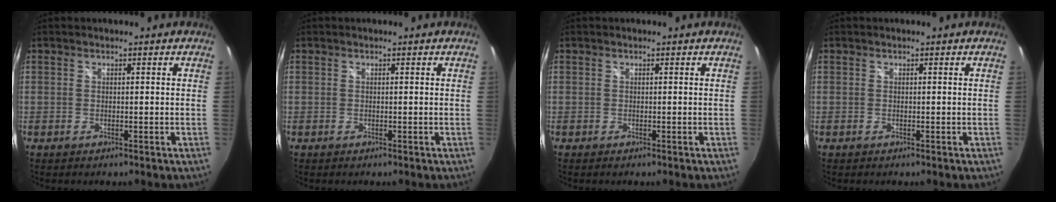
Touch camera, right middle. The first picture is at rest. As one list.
[{"total": 0.0}, {"total": 0.0}, {"total": 0.0}]